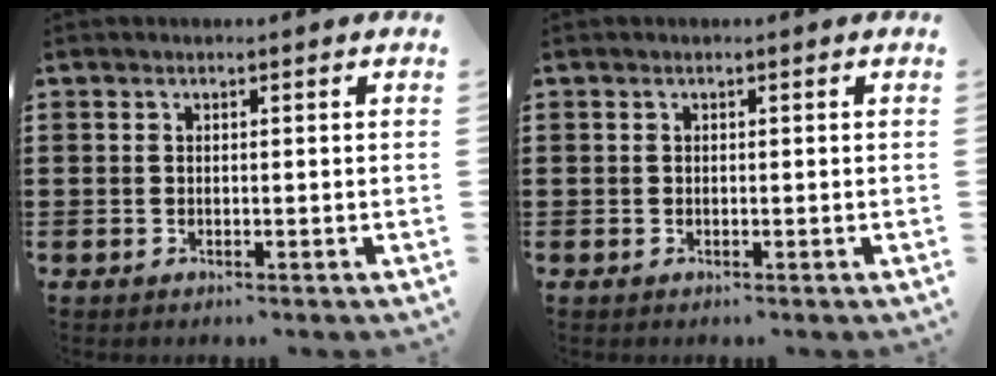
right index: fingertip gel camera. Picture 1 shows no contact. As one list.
[{"total": 0.0}]